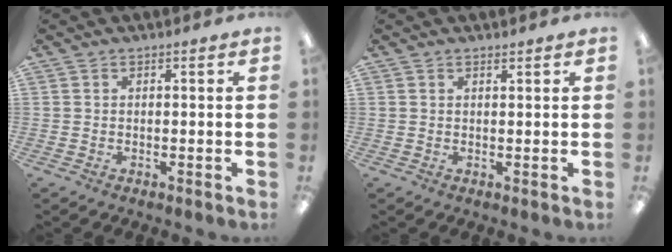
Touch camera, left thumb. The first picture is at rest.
{"total": 0.9, "force": [0.9, 0.3, 0.1], "torque": [0.006, -0.004, 0.015]}